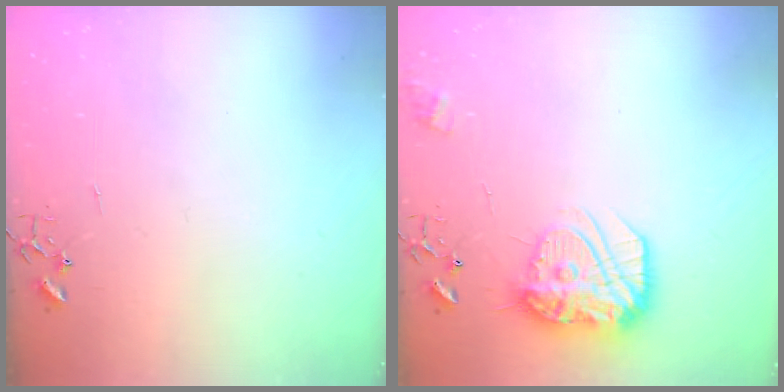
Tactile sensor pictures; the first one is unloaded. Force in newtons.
{"total": 16.5, "press": 16.5, "slide": 1.4}